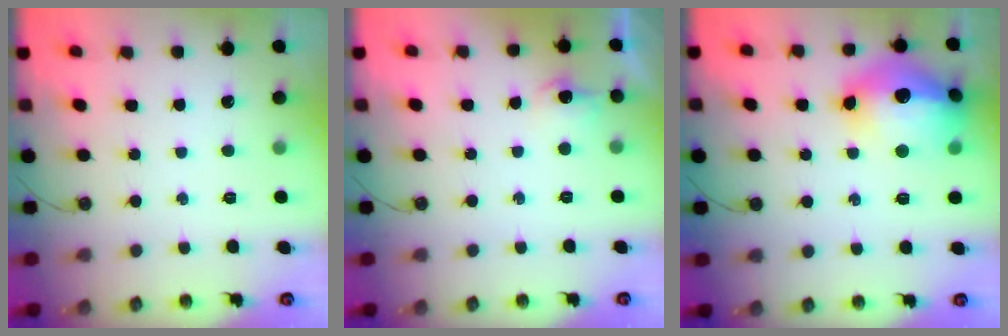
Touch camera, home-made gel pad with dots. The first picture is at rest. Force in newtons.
{"total": 7.2, "press": 7.1, "slide": 0.8}
{"total": 20.2, "press": 20.1, "slide": 1.8}